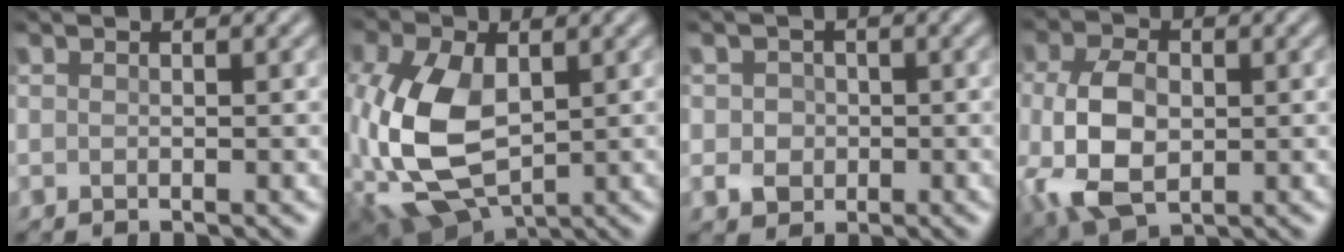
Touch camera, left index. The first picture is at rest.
{"total": 10.2, "force": [-0.4, 6.0, 8.3], "torque": [-0.215, -0.002, -0.004]}
{"total": 2.6, "force": [-0.2, 2.4, 1.1], "torque": [-0.008, 0.003, -0.012]}
{"total": 7.7, "force": [-1.0, 4.8, 5.9], "torque": [-0.142, -0.006, -0.017]}